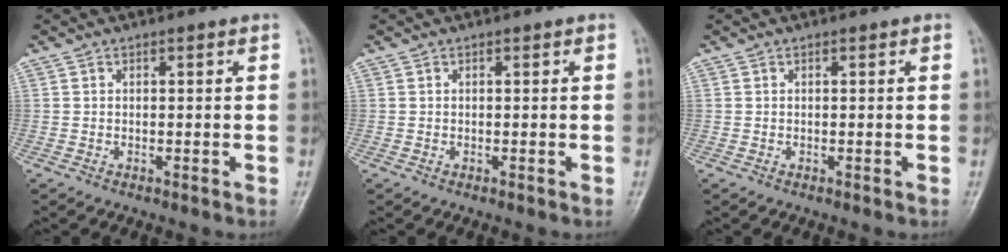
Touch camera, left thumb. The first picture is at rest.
{"total": 0.0}
{"total": 0.0}